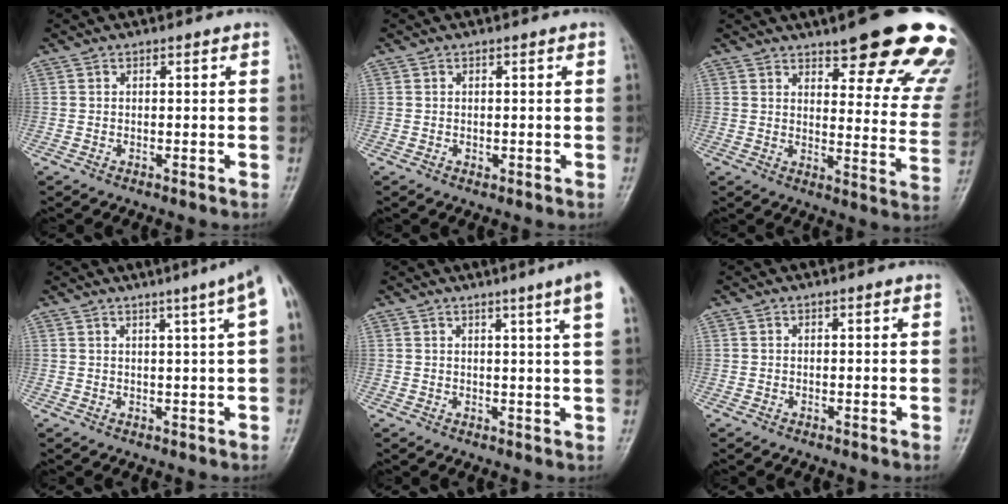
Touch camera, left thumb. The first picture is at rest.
{"total": 0.6, "force": [-0.1, 0.6, 0.2], "torque": [0.003, 0.001, 0.000]}
{"total": 22.4, "force": [15.8, 6.4, 14.5], "torque": [-0.133, -0.076, 0.188]}
{"total": 5.8, "force": [2.5, -0.4, 5.2], "torque": [-0.067, 0.008, 0.033]}
{"total": 6.6, "force": [3.7, -0.7, 5.4], "torque": [-0.072, -0.010, 0.041]}
{"total": 0.0}